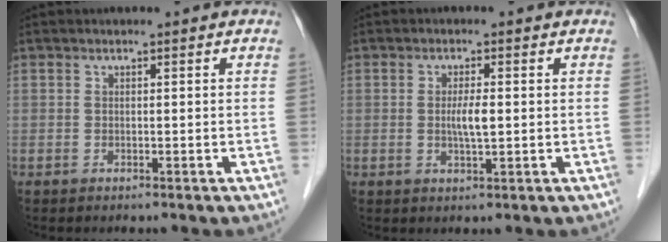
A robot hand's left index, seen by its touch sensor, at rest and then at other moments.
{"total": 2.9, "force": [-0.2, 0.4, 2.9], "torque": [-0.054, -0.004, -0.001]}